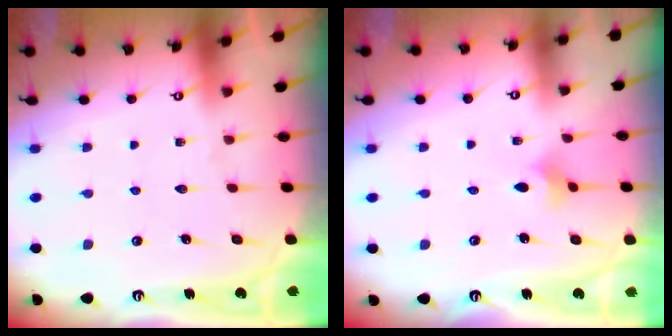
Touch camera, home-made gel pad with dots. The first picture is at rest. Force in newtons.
{"total": 2.6, "press": 2.6, "slide": 0.5}